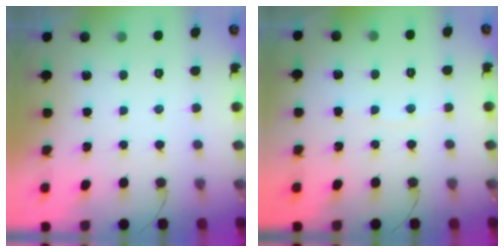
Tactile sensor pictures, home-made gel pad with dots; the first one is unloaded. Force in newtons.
{"total": 2.0, "press": 2.0, "slide": 0.3}